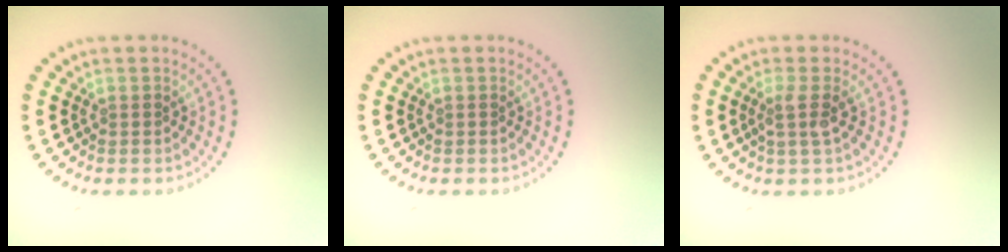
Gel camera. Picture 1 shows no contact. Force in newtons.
{"total": 0.0}
{"total": 1.8, "press": 1.3, "slide": 1.3}